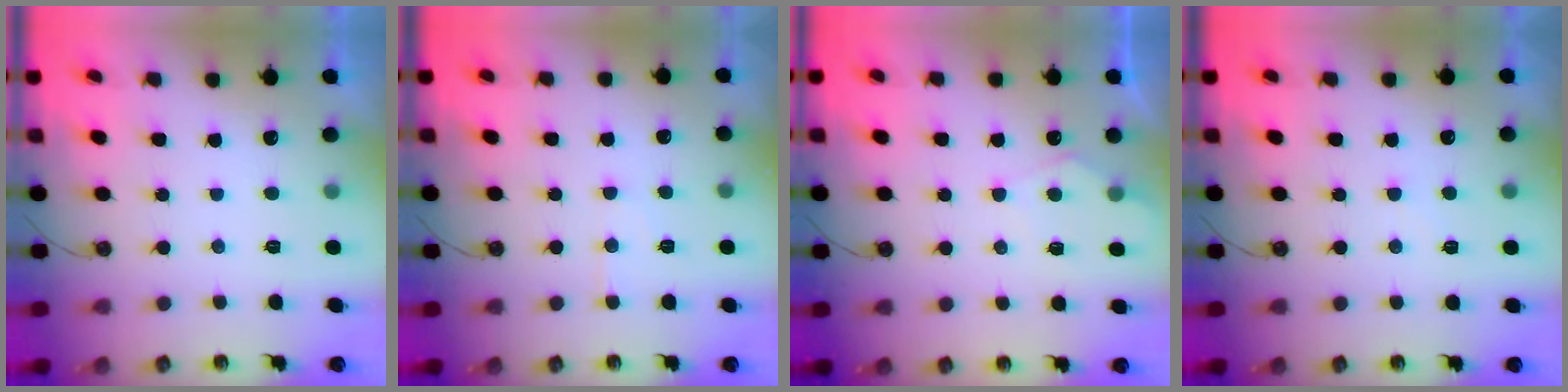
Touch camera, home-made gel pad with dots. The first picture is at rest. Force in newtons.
{"total": 6.2, "press": 6.2, "slide": 0.7}
{"total": 6.7, "press": 6.7, "slide": 0.6}
{"total": 2.4, "press": 2.4, "slide": 0.4}